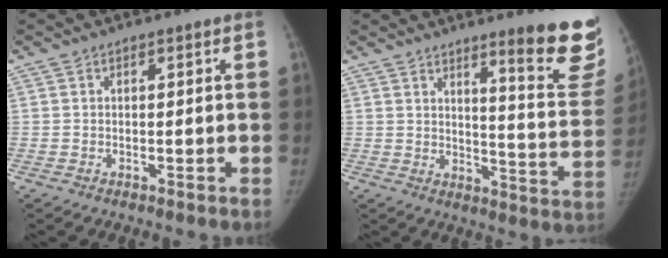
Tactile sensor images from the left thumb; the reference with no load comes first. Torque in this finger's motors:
{"motor_torque": [0.73, -0.65, 0.86, -1.51, 0.24]}